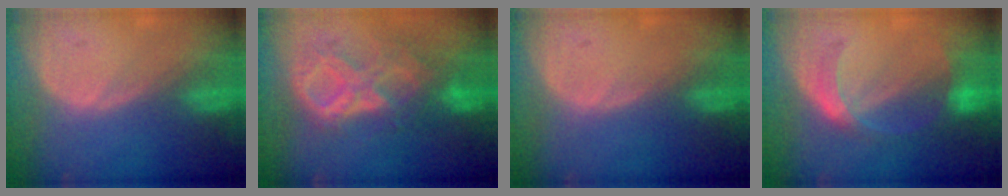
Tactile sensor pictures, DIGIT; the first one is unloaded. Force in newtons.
{"total": 9.6, "press": 8.2, "slide": 5.0}
{"total": 0.0}
{"total": 5.9, "press": 5.2, "slide": 2.8}